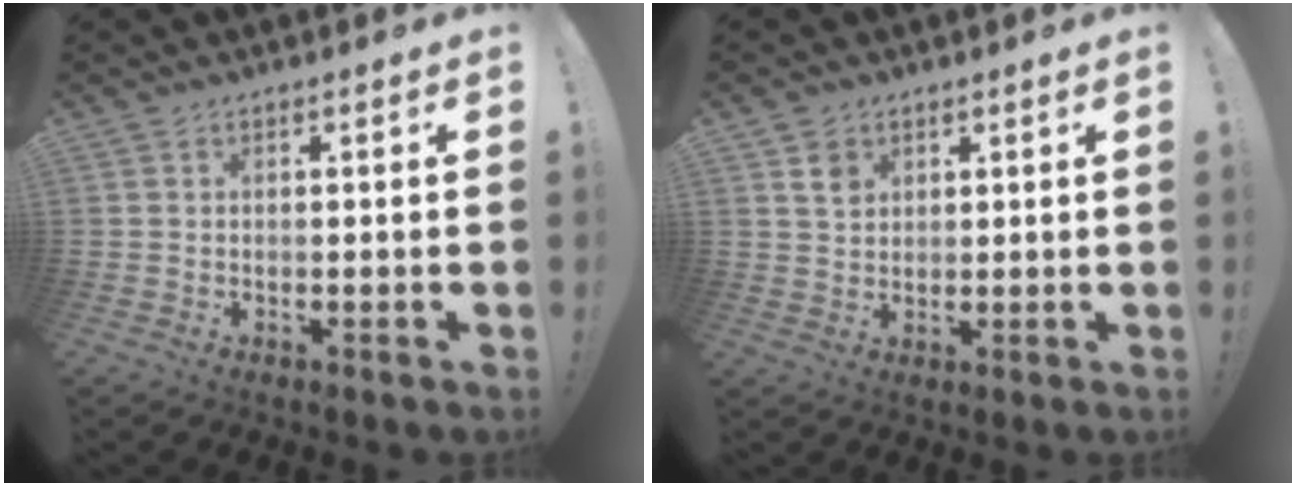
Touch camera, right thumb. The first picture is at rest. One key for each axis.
{"total": 4.7, "fx": 2.8, "fy": 3.4, "fz": 1.5, "tx": -0.006, "ty": -0.014, "tz": 0.048}